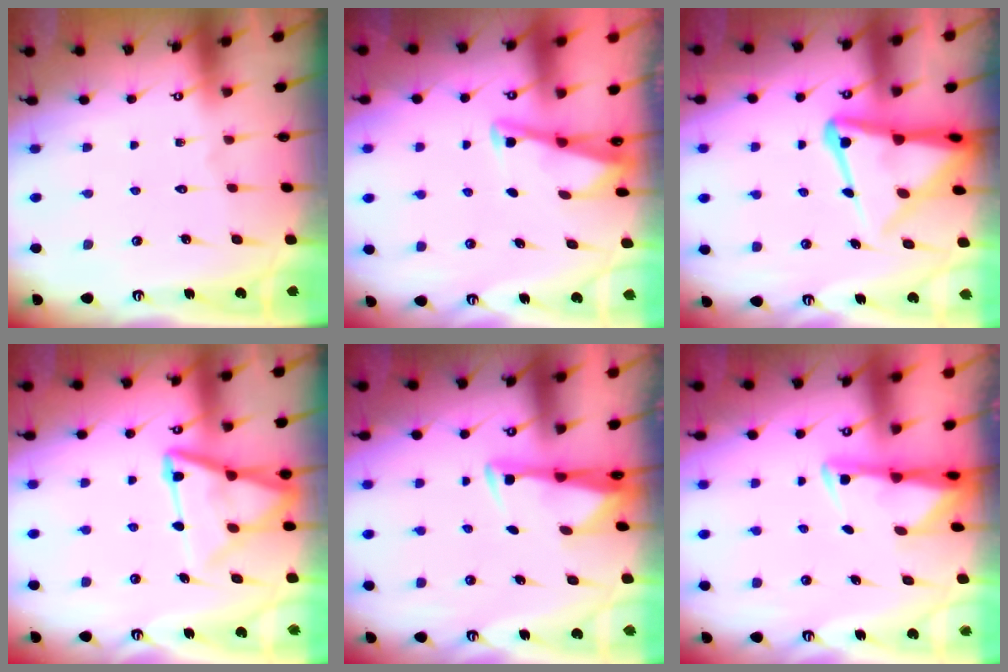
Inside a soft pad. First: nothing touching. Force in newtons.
{"total": 2.9, "press": 2.9, "slide": 0.3}
{"total": 12.5, "press": 12.4, "slide": 1.2}
{"total": 13.4, "press": 13.3, "slide": 1.3}
{"total": 3.1, "press": 3.0, "slide": 0.9}
{"total": 2.9, "press": 2.9, "slide": 0.6}